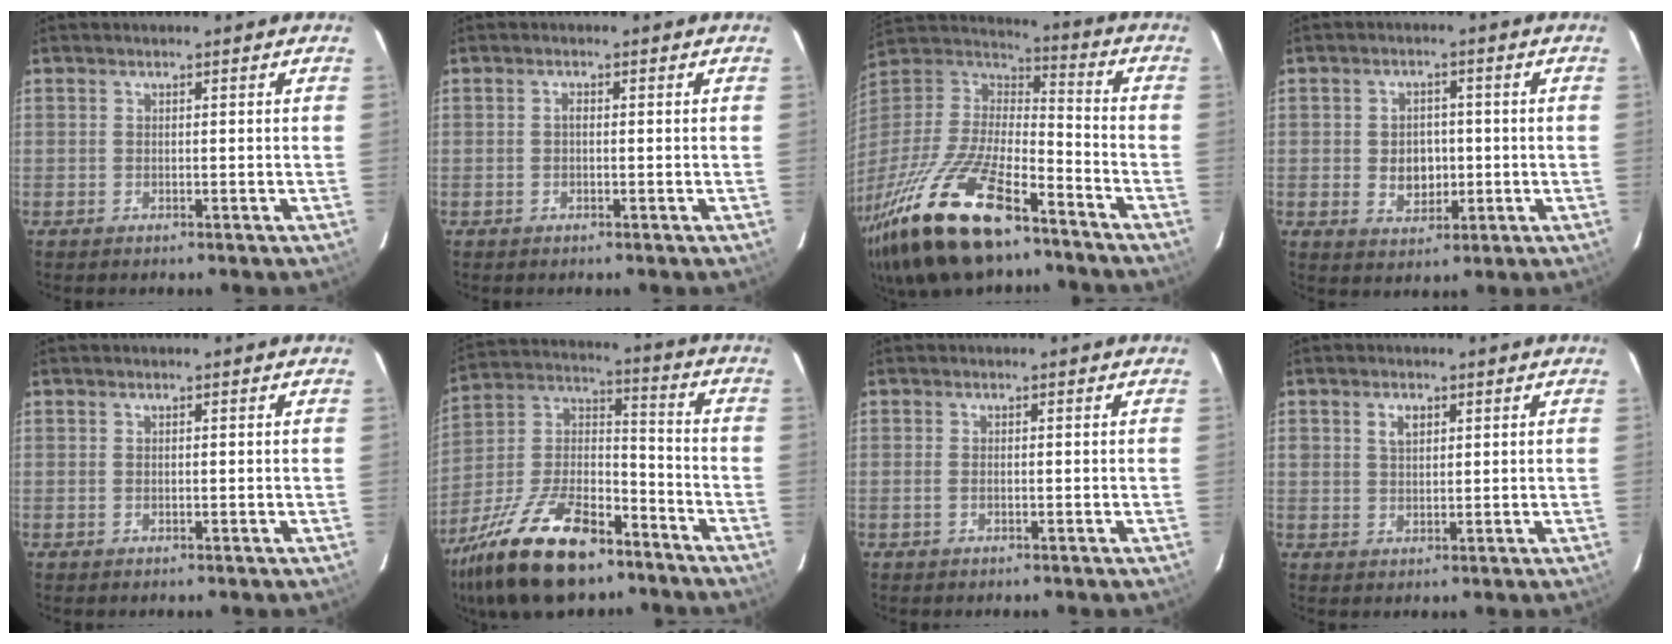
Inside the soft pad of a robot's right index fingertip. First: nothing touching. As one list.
[{"total": 0.6, "force": [-0.1, 0.4, 0.5], "torque": [-0.009, 0.004, -0.003]}, {"total": 29.4, "force": [-19.5, 10.6, 19.3], "torque": [-0.404, -0.047, -0.339]}, {"total": 5.6, "force": [-0.6, 4.5, 3.3], "torque": [-0.063, 0.006, -0.001]}, {"total": 0.0}, {"total": 23.4, "force": [-15.5, 10.2, 14.2], "torque": [-0.290, -0.001, -0.264]}, {"total": 0.9, "force": [-0.4, 0.4, 0.7], "torque": [-0.016, 0.000, -0.008]}, {"total": 3.0, "force": [1.3, 2.0, 1.7], "torque": [-0.028, 0.006, 0.024]}]